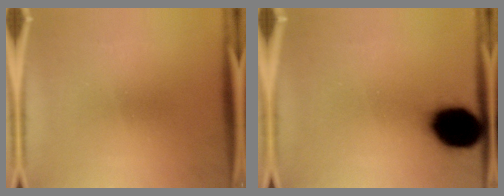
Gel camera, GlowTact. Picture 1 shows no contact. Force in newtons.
{"total": 17.0}